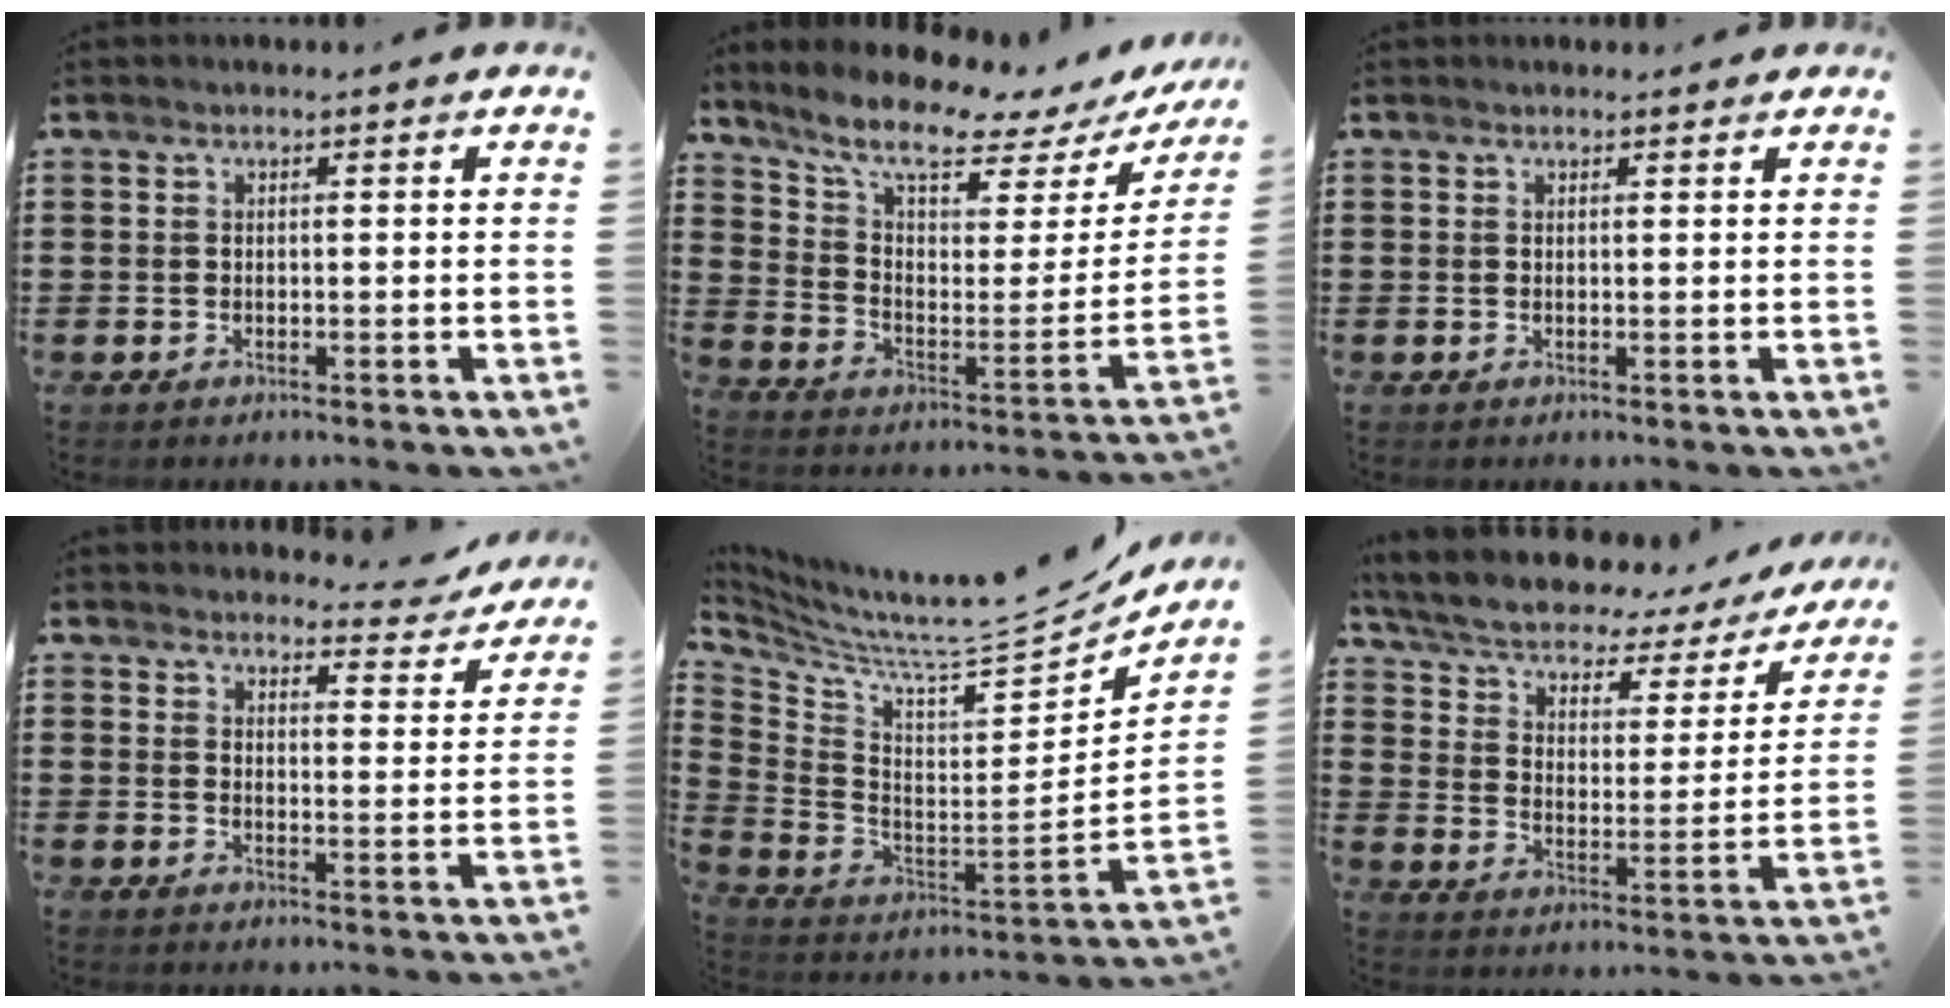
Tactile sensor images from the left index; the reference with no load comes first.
{"total": 9.0, "force": [7.4, 1.6, 4.9], "torque": [-0.121, -0.050, 0.124]}
{"total": 0.7, "force": [0.7, 0.2, 0.1], "torque": [-0.005, 0.001, 0.013]}
{"total": 4.1, "force": [4.0, 0.5, 0.8], "torque": [-0.019, -0.028, 0.067]}
{"total": 8.1, "force": [7.3, 0.2, 3.5], "torque": [-0.097, -0.077, 0.113]}
{"total": 4.7, "force": [3.6, 1.8, 2.5], "torque": [-0.066, -0.032, 0.057]}